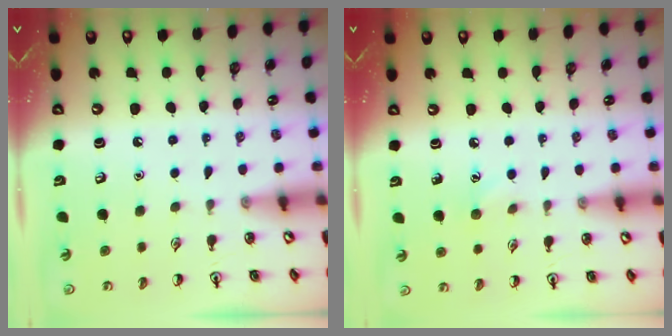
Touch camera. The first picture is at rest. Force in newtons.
{"total": 4.0, "press": 3.8, "slide": 1.3}